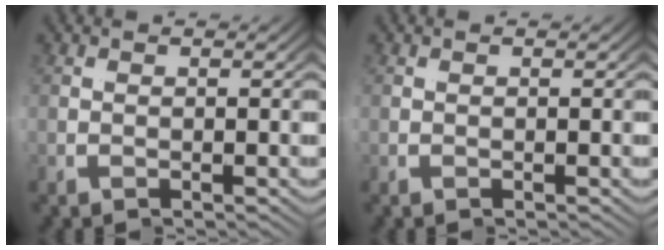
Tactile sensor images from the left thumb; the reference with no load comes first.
{"total": 0.0}